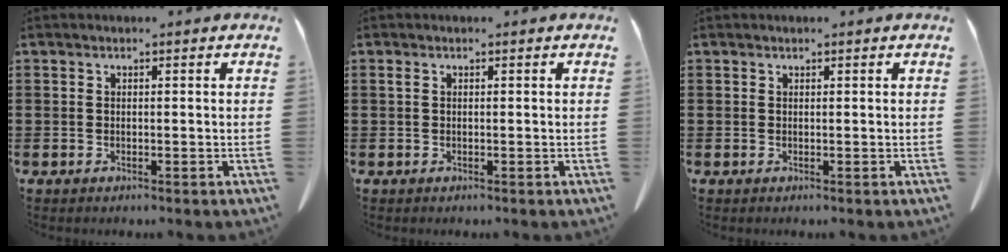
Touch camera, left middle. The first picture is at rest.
{"total": 0.5, "force": [0.1, 0.2, 0.4], "torque": [-0.011, 0.002, 0.001]}
{"total": 0.0}